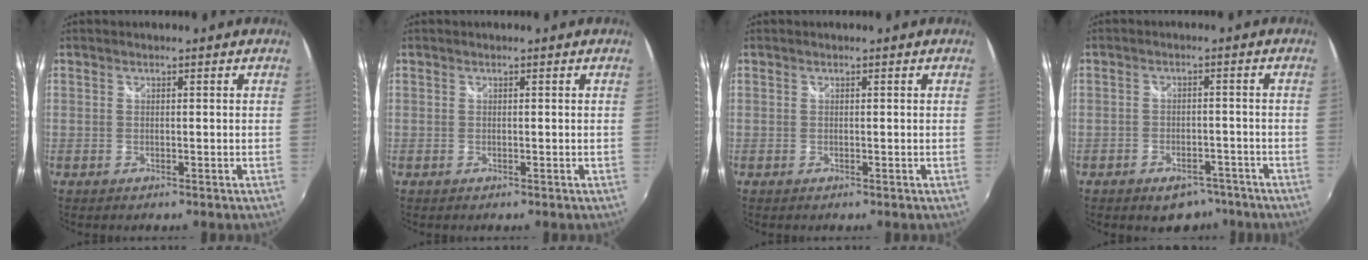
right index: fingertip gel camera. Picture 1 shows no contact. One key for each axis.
{"total": 0.0}
{"total": 0.0}
{"total": 7.3, "fx": -5.3, "fy": 4.2, "fz": 2.7, "tx": -0.054, "ty": 0.009, "tz": -0.066}